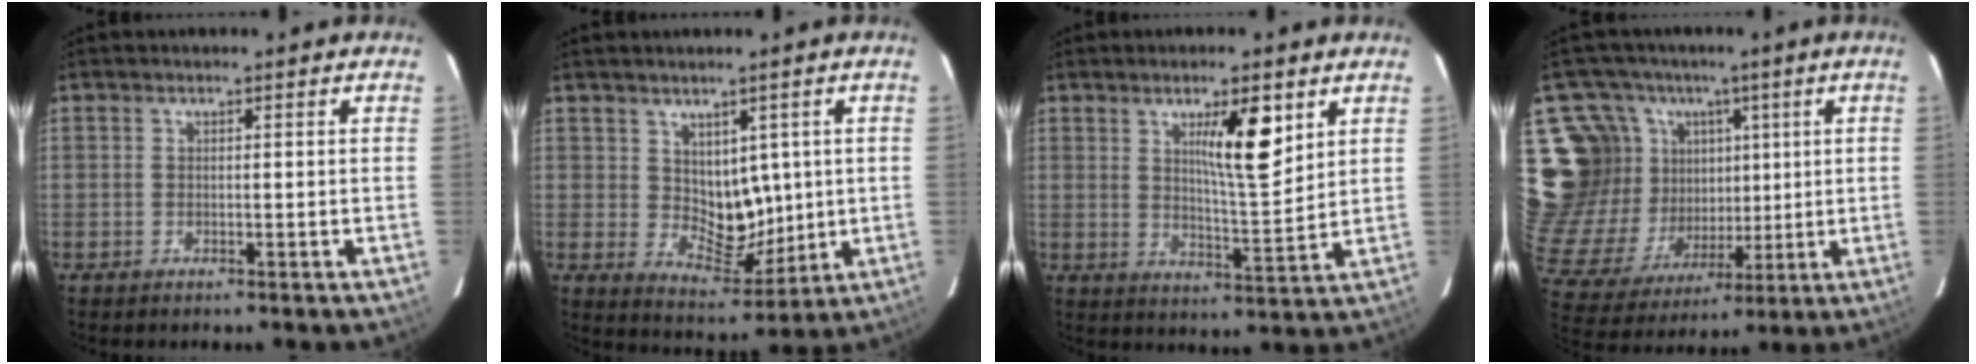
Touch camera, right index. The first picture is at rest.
{"total": 7.0, "force": [1.4, 4.7, 5.1], "torque": [-0.075, -0.004, 0.043]}
{"total": 8.5, "force": [3.9, 1.3, 7.5], "torque": [-0.121, -0.008, 0.064]}
{"total": 26.9, "force": [8.0, 21.2, 14.5], "torque": [-0.351, 0.080, 0.173]}